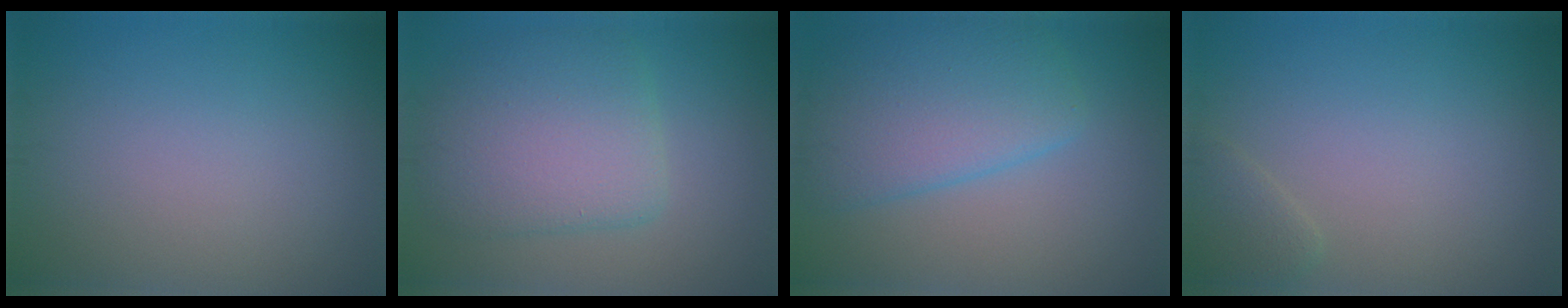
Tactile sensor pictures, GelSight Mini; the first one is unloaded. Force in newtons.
{"total": 6.4, "press": 6.4, "slide": 0.2}
{"total": 6.2, "press": 6.2, "slide": 0.2}
{"total": 1.3, "press": 1.3, "slide": 0.2}